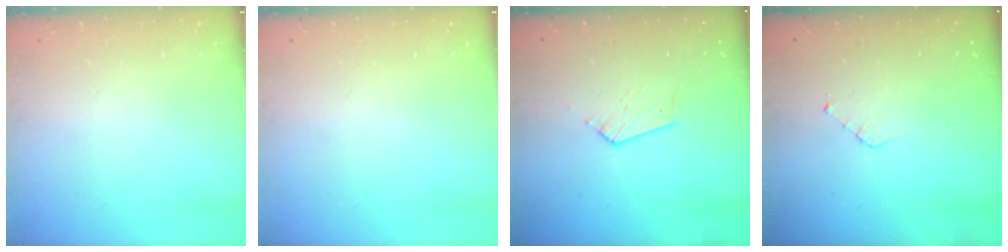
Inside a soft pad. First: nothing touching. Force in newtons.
{"total": 0.0}
{"total": 3.8, "press": 3.8, "slide": 0.3}
{"total": 3.6, "press": 3.5, "slide": 0.3}